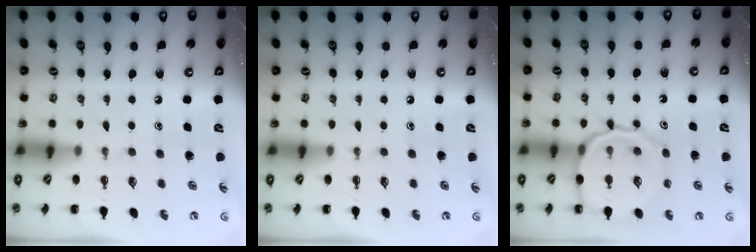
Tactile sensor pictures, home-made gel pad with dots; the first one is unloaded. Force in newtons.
{"total": 0.0}
{"total": 13.0, "press": 12.9, "slide": 1.2}